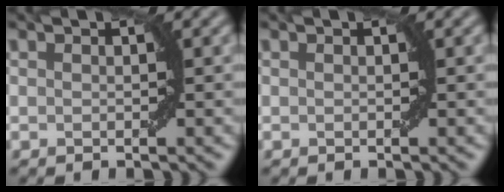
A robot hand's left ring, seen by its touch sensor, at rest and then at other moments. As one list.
[{"total": 0.0}]